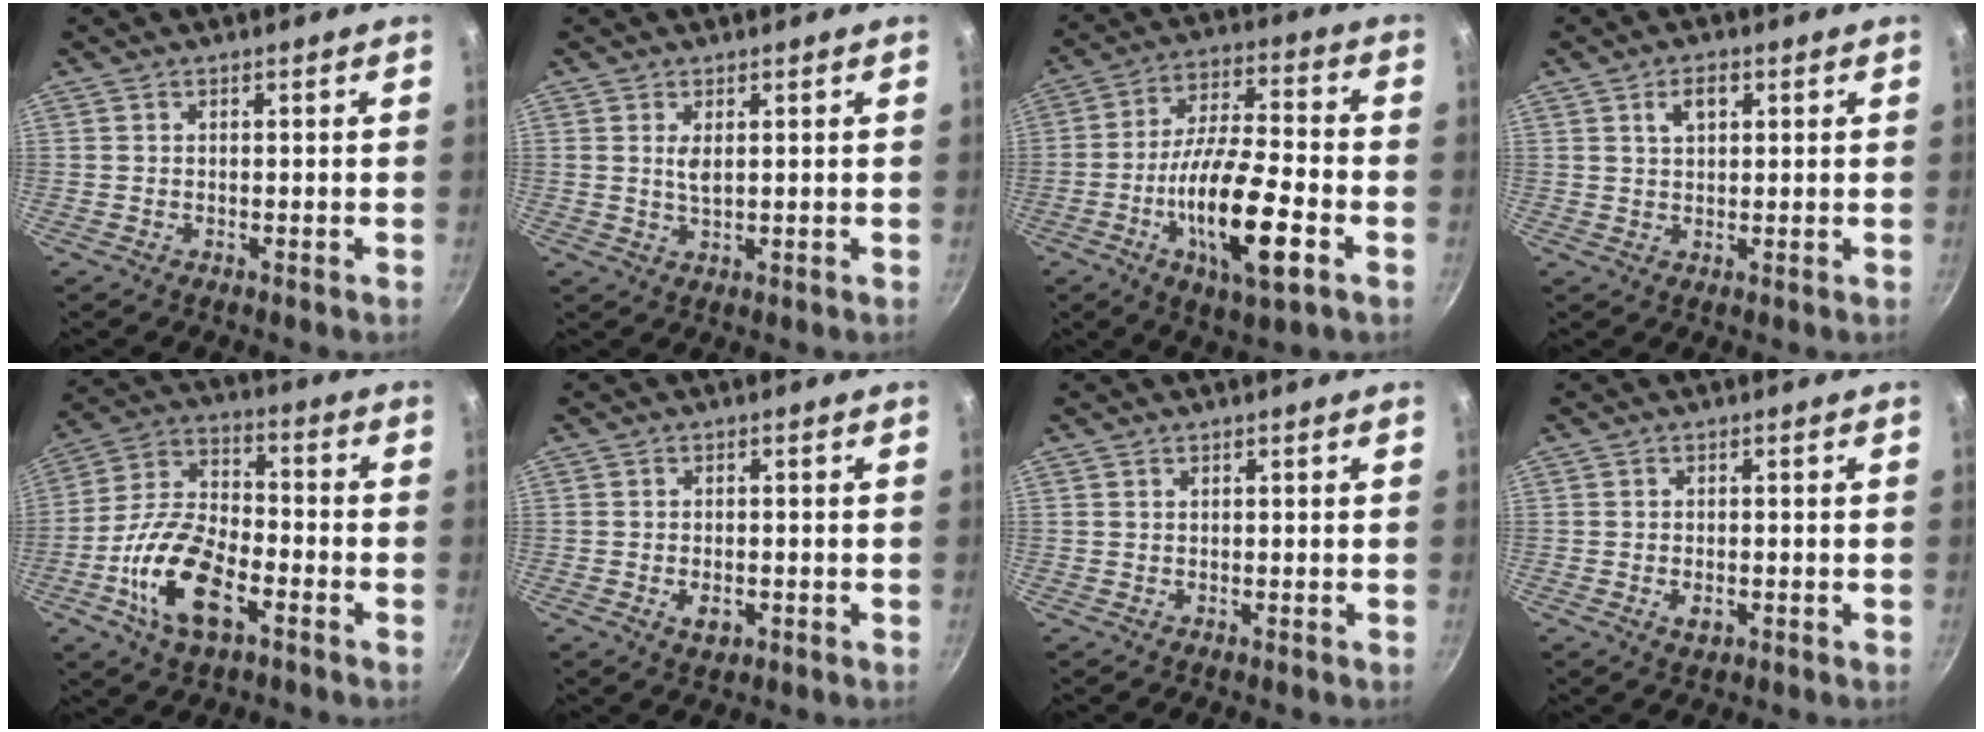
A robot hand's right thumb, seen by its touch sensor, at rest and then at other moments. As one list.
[{"total": 2.5, "force": [0.7, 1.0, 2.1], "torque": [-0.040, -0.005, 0.015]}, {"total": 18.2, "force": [-6.0, 5.5, 16.3], "torque": [-0.284, 0.024, -0.110]}, {"total": 3.8, "force": [1.5, 2.2, 2.6], "torque": [-0.033, 0.000, 0.026]}, {"total": 16.4, "force": [-6.5, 8.1, 12.7], "torque": [-0.236, 0.036, -0.134]}, {"total": 3.3, "force": [-1.1, 2.1, 2.4], "torque": [-0.036, 0.003, -0.013]}, {"total": 0.0}, {"total": 2.6, "force": [-0.8, 1.6, 1.9], "torque": [-0.030, 0.001, -0.011]}]